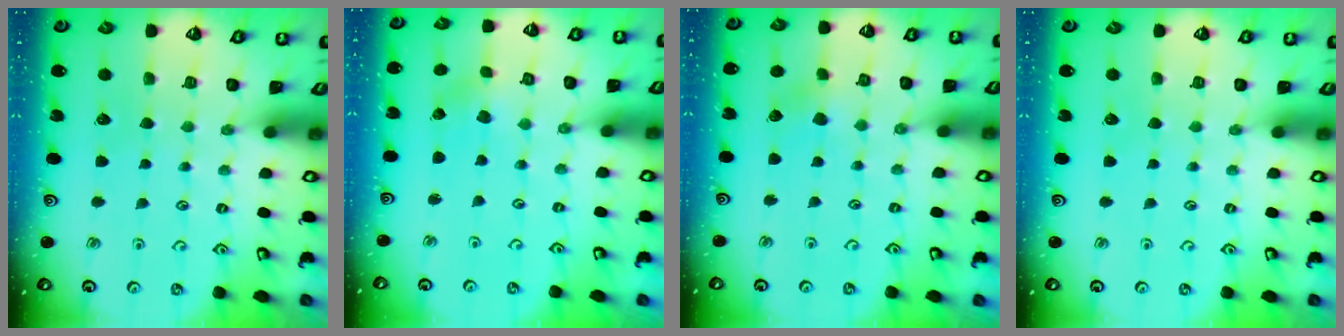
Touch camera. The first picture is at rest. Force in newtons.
{"total": 0.6, "press": 0.5, "slide": 0.1}
{"total": 1.8, "press": 1.8, "slide": 0.2}
{"total": 0.0}